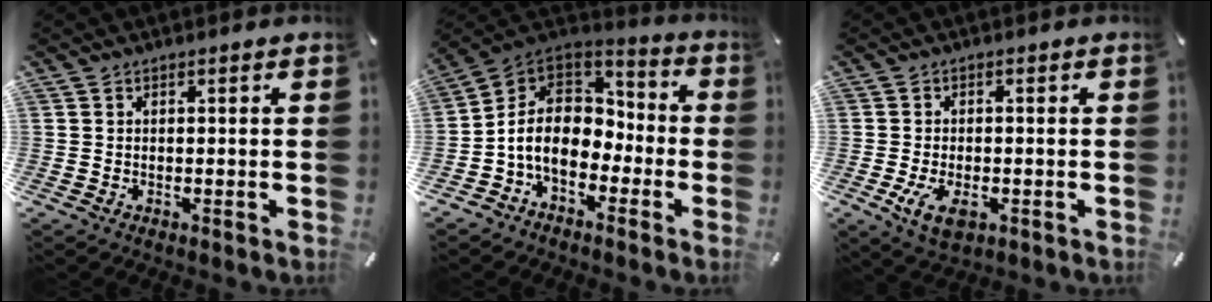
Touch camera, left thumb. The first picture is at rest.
{"total": 11.4, "force": [-3.4, 9.0, 6.1], "torque": [-0.145, 0.015, -0.063]}
{"total": 5.8, "force": [-1.8, 3.4, 4.3], "torque": [-0.093, -0.005, -0.037]}